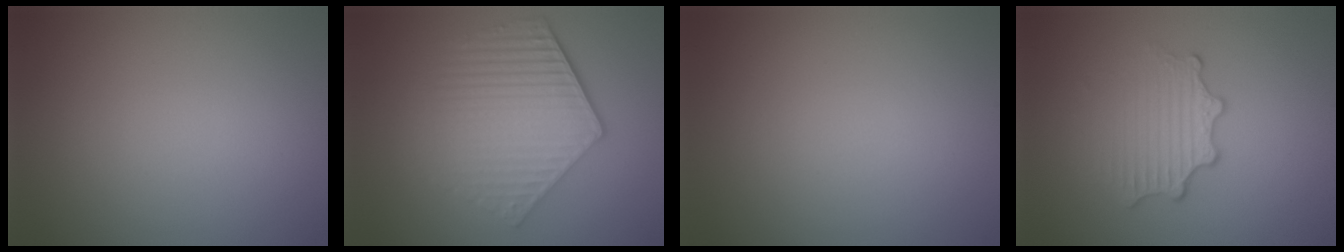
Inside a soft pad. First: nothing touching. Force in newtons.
{"total": 6.1, "press": 4.4, "slide": 4.2}
{"total": 0.0}
{"total": 3.2, "press": 2.5, "slide": 1.9}